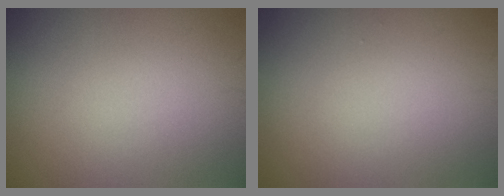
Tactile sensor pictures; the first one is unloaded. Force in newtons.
{"total": 0.0}